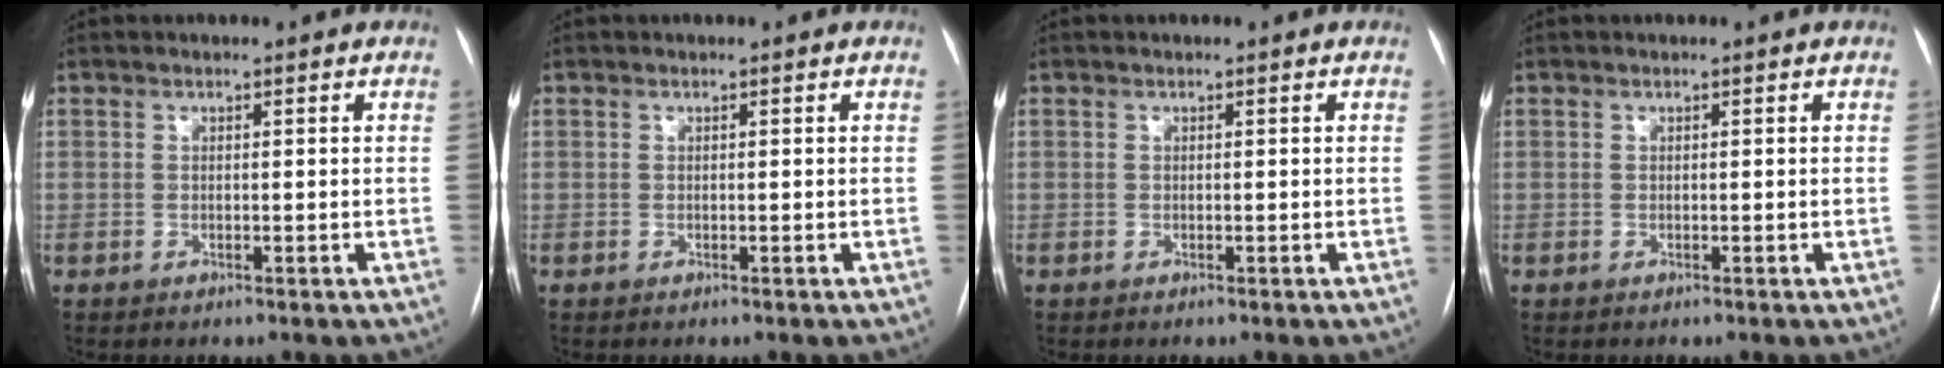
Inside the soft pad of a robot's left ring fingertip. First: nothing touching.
{"total": 0.0}
{"total": 0.0}
{"total": 0.0}